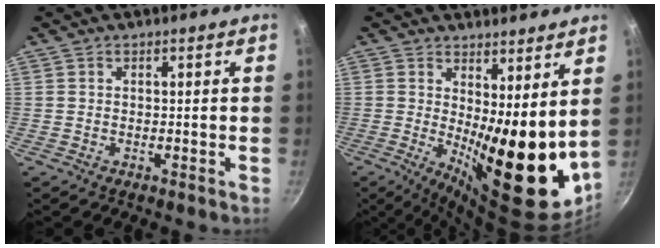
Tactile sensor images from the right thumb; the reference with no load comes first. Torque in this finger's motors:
{"motor_torque": [0.74, 3.93, 2.44, -0.29, 0.25]}